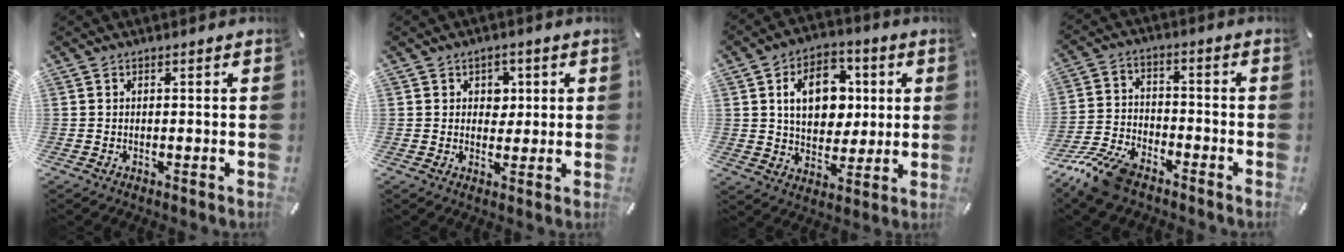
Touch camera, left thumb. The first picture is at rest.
{"total": 4.1, "force": [1.0, 3.6, 1.6], "torque": [-0.009, -0.004, 0.010]}
{"total": 13.5, "force": [2.8, 10.1, 8.6], "torque": [-0.123, 0.010, 0.051]}
{"total": 12.4, "force": [-9.0, 6.5, 5.5], "torque": [-0.103, 0.057, -0.167]}